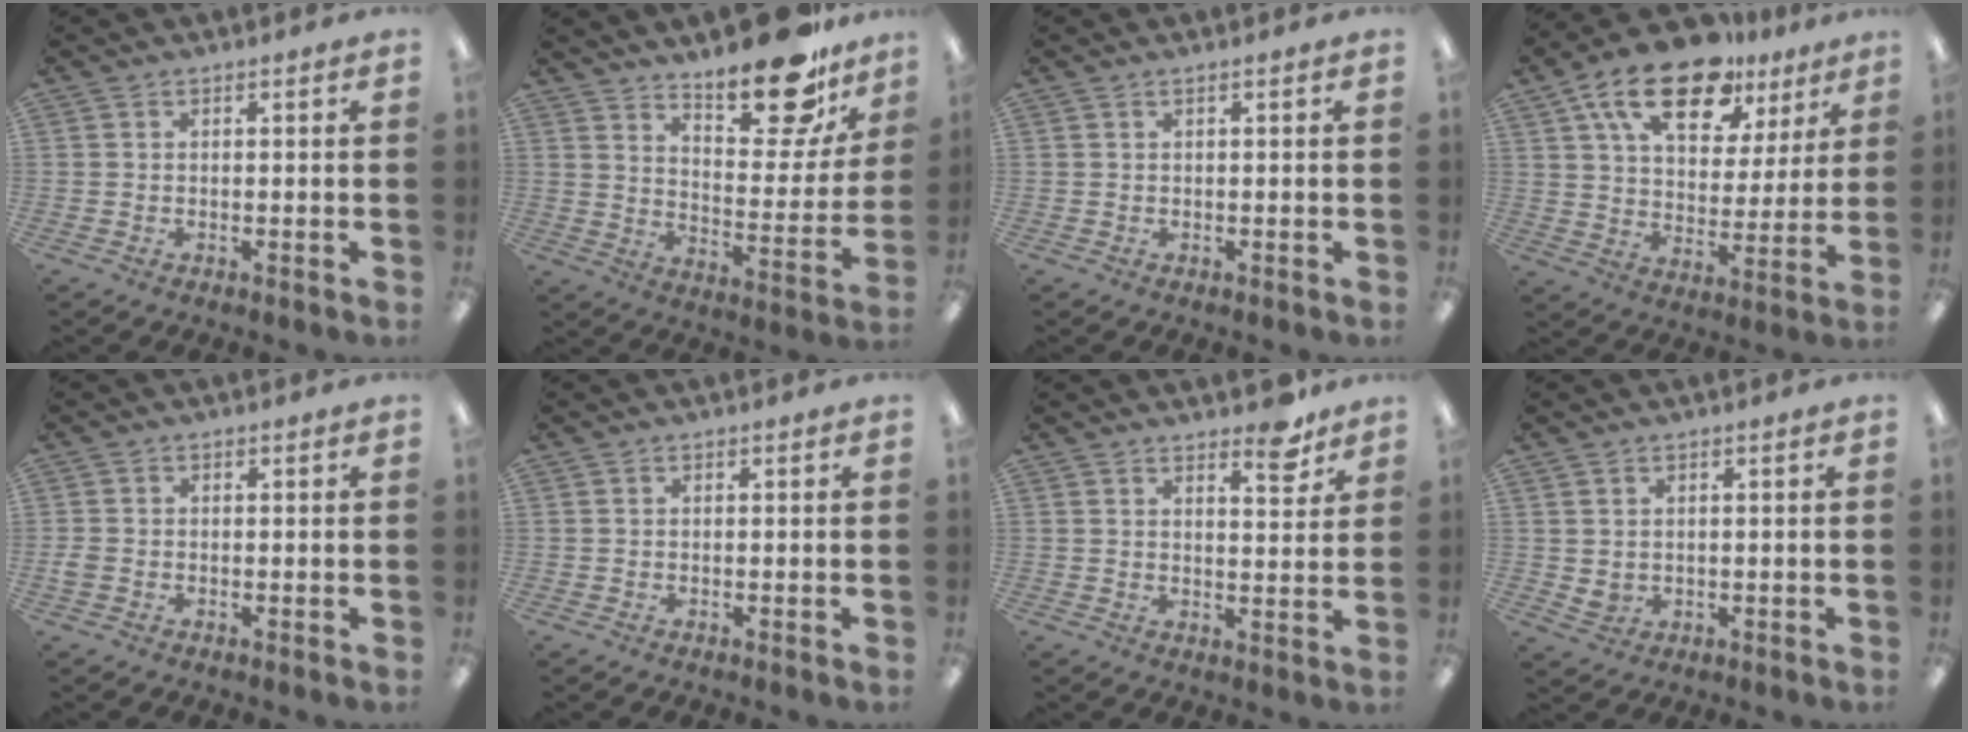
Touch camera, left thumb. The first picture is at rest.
{"total": 18.8, "force": [14.7, 6.4, 9.8], "torque": [-0.130, -0.102, 0.244]}
{"total": 0.6, "force": [0.2, 0.0, 0.5], "torque": [-0.009, 0.000, 0.004]}
{"total": 19.0, "force": [12.3, 9.6, 10.8], "torque": [-0.180, -0.055, 0.212]}
{"total": 1.9, "force": [-0.6, 1.6, 0.8], "torque": [-0.013, 0.005, -0.011]}
{"total": 0.0}
{"total": 6.2, "force": [5.0, 2.1, 3.1], "torque": [-0.026, -0.034, 0.079]}
{"total": 2.1, "force": [0.8, 1.9, 0.5], "torque": [-0.001, -0.001, 0.013]}